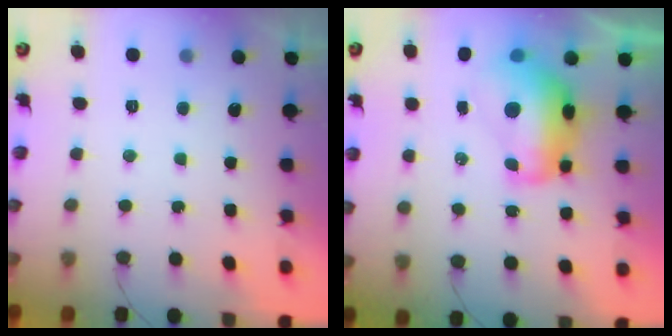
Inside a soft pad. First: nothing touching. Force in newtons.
{"total": 12.2, "press": 12.1, "slide": 1.6}